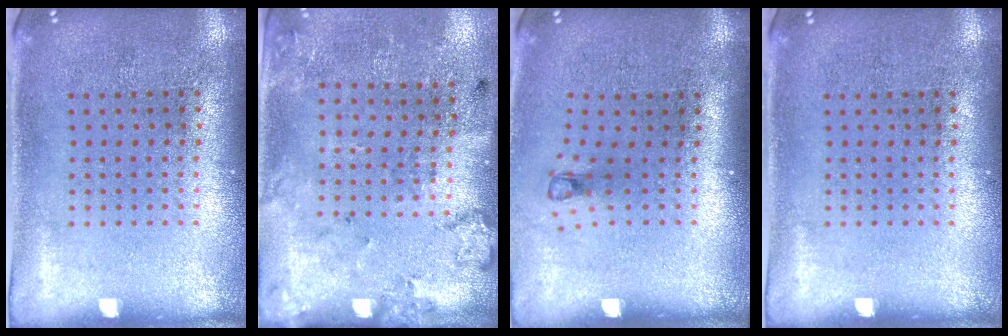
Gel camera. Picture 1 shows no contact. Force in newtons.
{"total": 2.2, "press": 1.4, "slide": 1.7}
{"total": 0.8, "press": 0.4, "slide": 0.7}
{"total": 0.0}